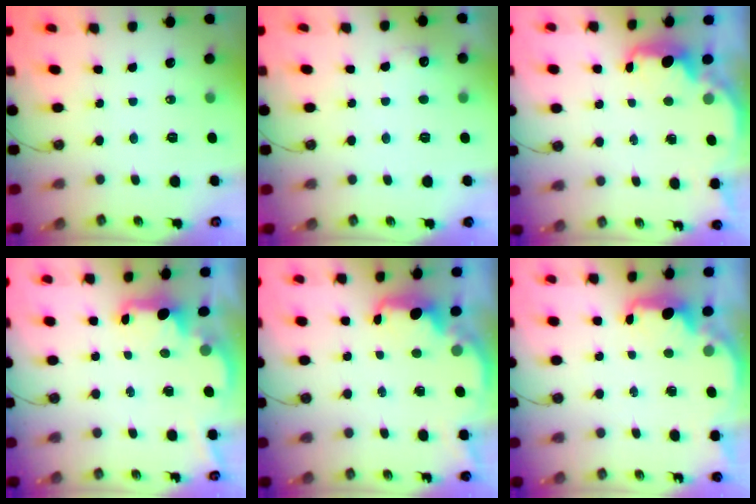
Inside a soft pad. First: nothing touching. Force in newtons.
{"total": 5.0, "press": 4.8, "slide": 1.1}
{"total": 2.5, "press": 2.4, "slide": 0.8}
{"total": 1.9, "press": 1.7, "slide": 0.7}
{"total": 2.1, "press": 2.0, "slide": 0.8}
{"total": 2.2, "press": 2.1, "slide": 0.8}